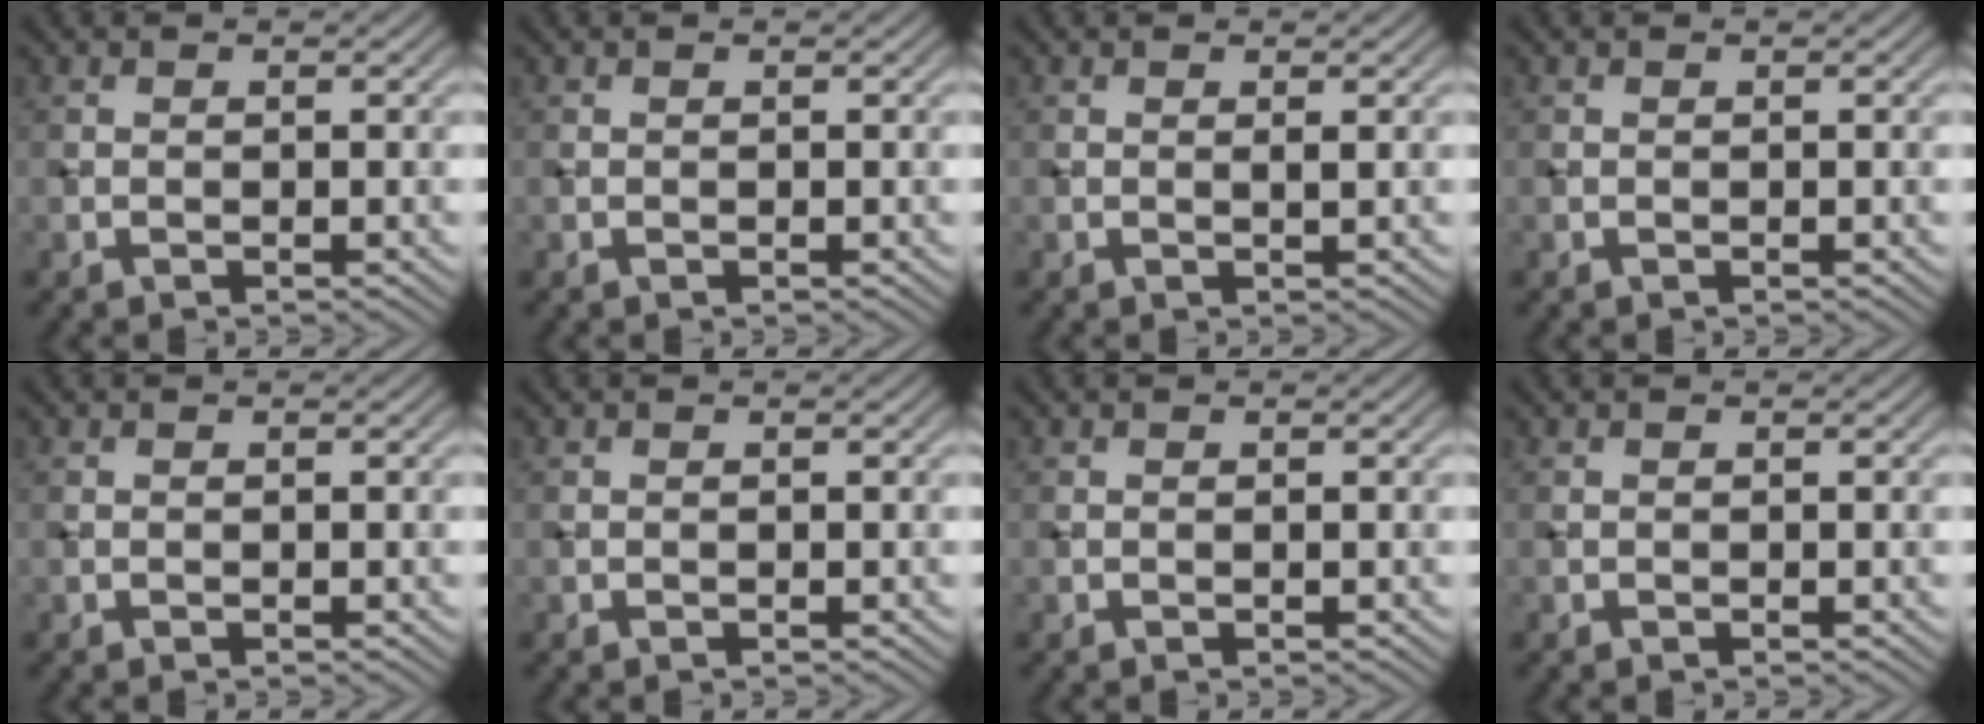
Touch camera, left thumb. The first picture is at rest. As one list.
[{"total": 0.0}, {"total": 0.6, "force": [0.2, 0.0, 0.5], "torque": [-0.010, -0.001, 0.002]}, {"total": 0.0}, {"total": 0.0}, {"total": 0.0}, {"total": 0.0}, {"total": 0.0}]